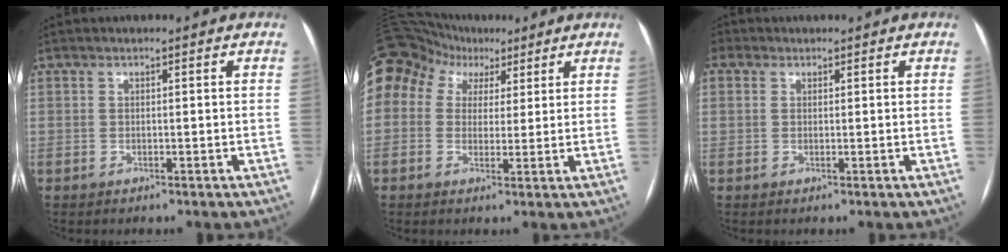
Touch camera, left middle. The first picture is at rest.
{"total": 19.8, "force": [9.5, 15.6, 7.8], "torque": [-0.245, 0.104, 0.179]}
{"total": 1.7, "force": [0.5, 1.6, 0.4], "torque": [-0.019, 0.008, 0.013]}